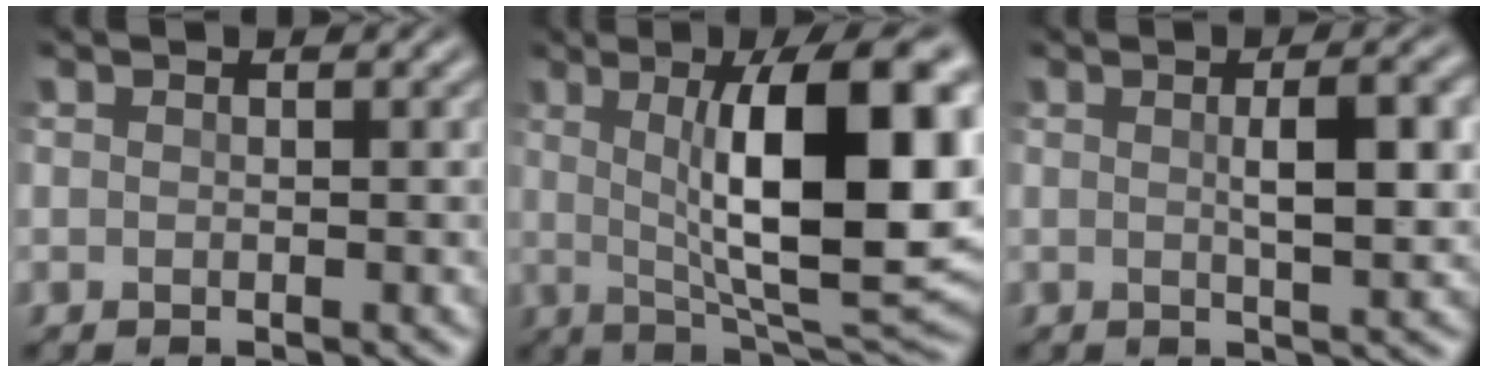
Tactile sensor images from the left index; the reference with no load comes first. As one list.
[{"total": 13.9, "force": [1.7, 4.2, 13.2], "torque": [-0.171, 0.002, 0.023]}, {"total": 5.2, "force": [0.6, 1.3, 5.0], "torque": [-0.068, 0.007, 0.009]}]